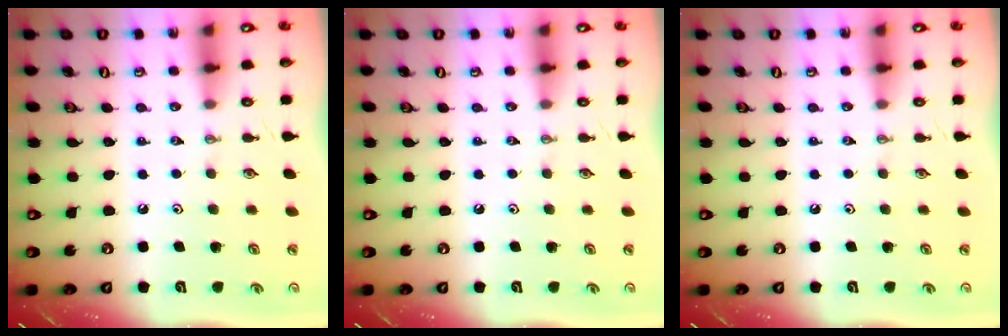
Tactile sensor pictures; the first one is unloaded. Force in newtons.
{"total": 0.0}
{"total": 0.0}